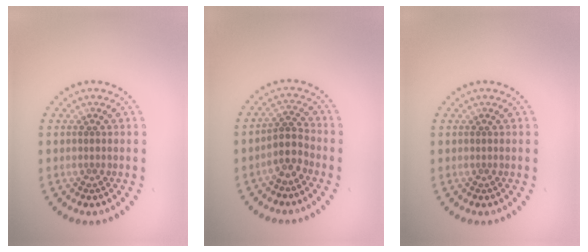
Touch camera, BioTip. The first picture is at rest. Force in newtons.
{"total": 2.4, "press": 1.8, "slide": 1.7}
{"total": 0.0}